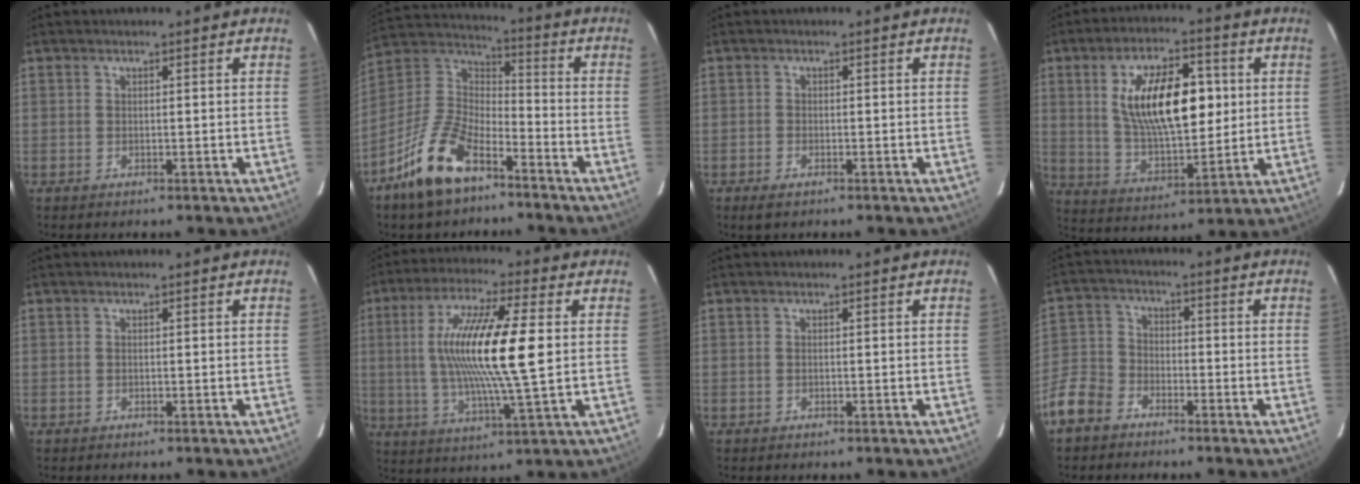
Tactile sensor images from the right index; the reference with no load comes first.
{"total": 15.0, "force": [-9.6, 6.5, 9.4], "torque": [-0.201, 0.006, -0.182]}
{"total": 1.8, "force": [-1.3, 0.8, 1.0], "torque": [-0.023, -0.004, -0.027]}
{"total": 16.9, "force": [3.5, 7.5, 14.8], "torque": [-0.253, 0.010, 0.072]}
{"total": 0.0}
{"total": 17.1, "force": [1.9, 1.9, 16.9], "torque": [-0.313, -0.001, 0.034]}
{"total": 0.0}
{"total": 9.6, "force": [-6.1, 6.4, 3.6], "torque": [-0.094, 0.016, -0.127]}